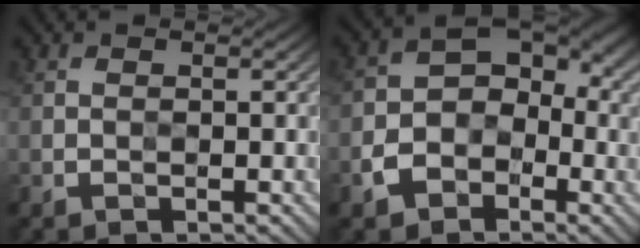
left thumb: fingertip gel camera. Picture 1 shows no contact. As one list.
[{"total": 7.1, "force": [-2.9, 5.2, 3.9], "torque": [-0.062, -0.007, -0.062]}]